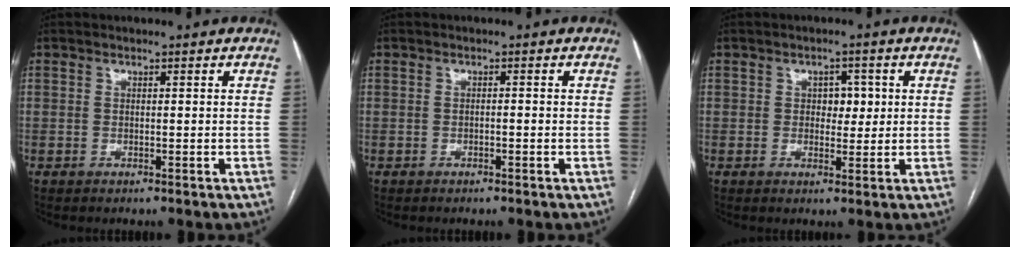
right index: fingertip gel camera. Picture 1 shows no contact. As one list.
[{"total": 0.7, "force": [-0.3, 0.1, 0.6], "torque": [-0.011, 0.002, -0.003]}, {"total": 3.3, "force": [0.6, 2.0, 2.5], "torque": [-0.027, 0.004, 0.009]}]